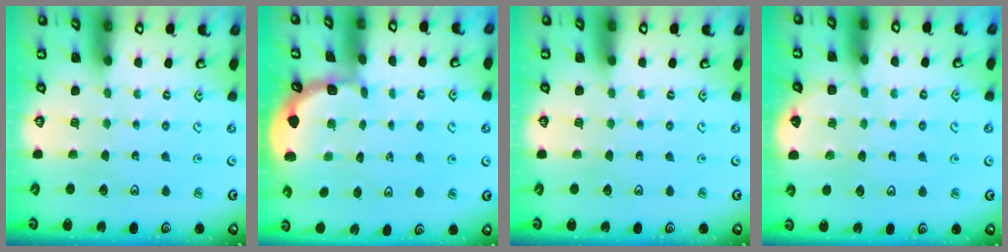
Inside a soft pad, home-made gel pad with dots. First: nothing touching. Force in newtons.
{"total": 1.2, "press": 1.2, "slide": 0.2}
{"total": 0.0}
{"total": 2.3, "press": 2.3, "slide": 0.1}